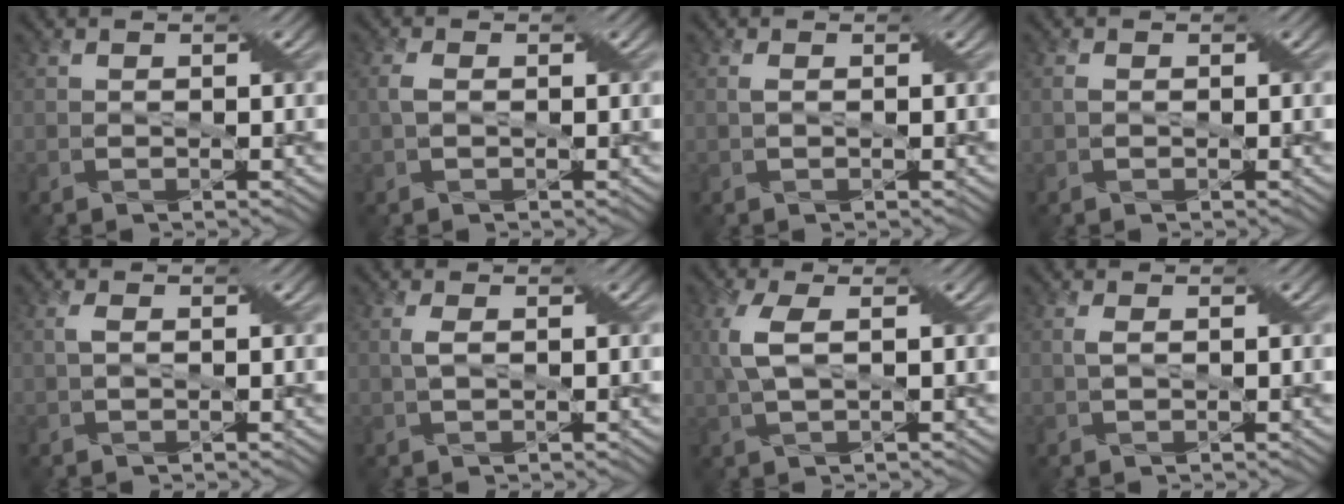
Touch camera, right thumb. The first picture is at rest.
{"total": 1.7, "force": [0.1, 1.0, 1.4], "torque": [-0.034, 0.007, 0.001]}
{"total": 0.7, "force": [0.2, 0.2, 0.7], "torque": [-0.019, 0.004, 0.003]}
{"total": 0.8, "force": [0.1, 0.5, 0.6], "torque": [-0.015, 0.005, 0.001]}
{"total": 1.1, "force": [0.2, 0.4, 1.0], "torque": [-0.025, 0.006, 0.003]}
{"total": 1.5, "force": [0.2, 0.4, 1.4], "torque": [-0.037, 0.007, 0.005]}
{"total": 4.5, "force": [0.7, 1.5, 4.2], "torque": [-0.110, 0.011, 0.015]}
{"total": 1.0, "force": [0.2, 0.3, 1.0], "torque": [-0.026, 0.006, 0.004]}